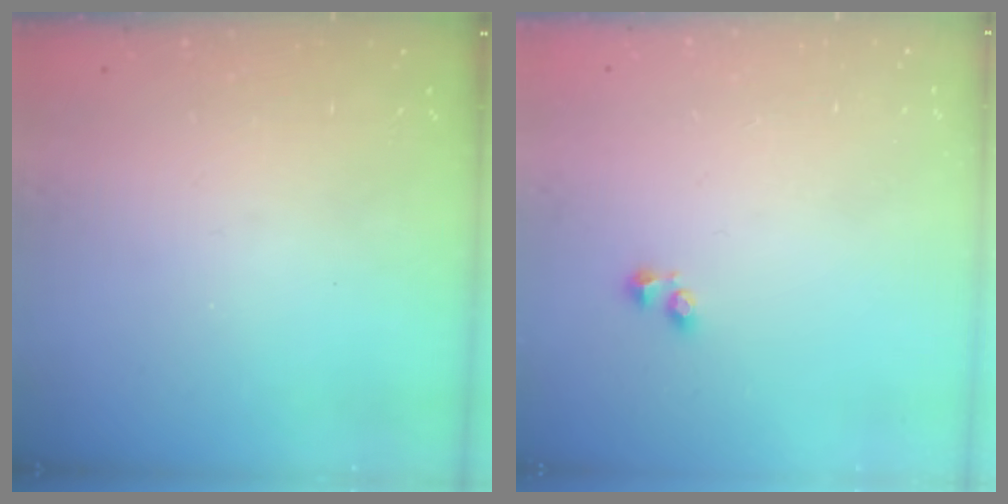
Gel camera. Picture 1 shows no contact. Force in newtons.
{"total": 1.9, "press": 1.9, "slide": 0.5}